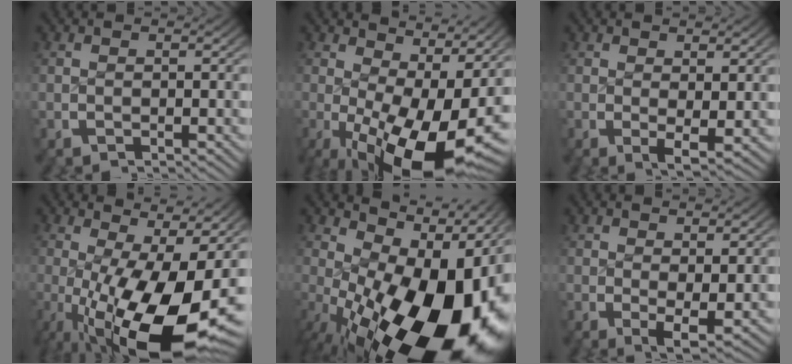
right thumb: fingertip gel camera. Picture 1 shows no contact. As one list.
[{"total": 13.0, "force": [-2.4, 6.9, 10.8], "torque": [-0.169, -0.060, -0.003]}, {"total": 2.5, "force": [0.3, 1.3, 2.2], "torque": [-0.042, -0.017, 0.011]}, {"total": 16.1, "force": [-3.1, 7.8, 13.7], "torque": [-0.224, -0.066, -0.007]}, {"total": 23.1, "force": [-2.7, 13.6, 18.6], "torque": [-0.301, -0.064, 0.001]}, {"total": 3.3, "force": [0.2, 1.6, 2.9], "torque": [-0.056, -0.022, 0.014]}]